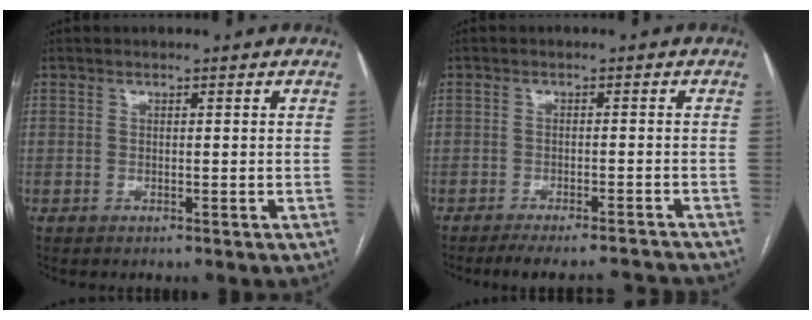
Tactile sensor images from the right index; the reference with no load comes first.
{"total": 10.2, "force": [-9.8, 0.9, 2.6], "torque": [-0.034, 0.008, -0.128]}